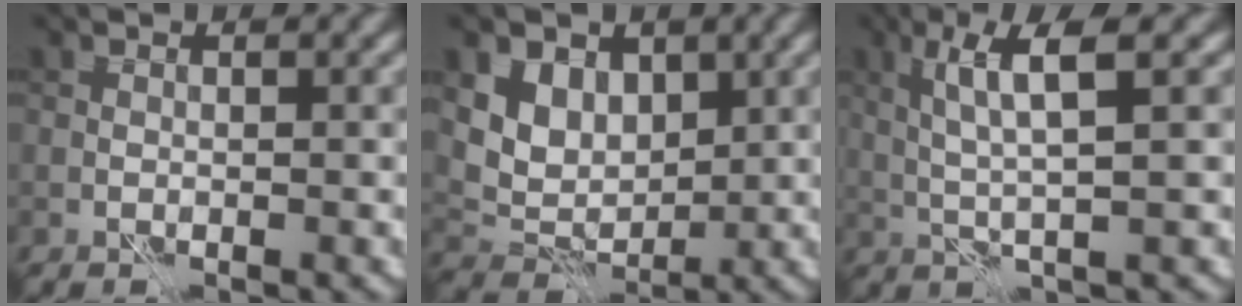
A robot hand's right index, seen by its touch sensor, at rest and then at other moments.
{"total": 5.6, "force": [2.5, 4.1, 2.7], "torque": [-0.065, -0.005, 0.045]}
{"total": 4.6, "force": [1.5, 0.3, 4.3], "torque": [-0.093, 0.001, 0.033]}